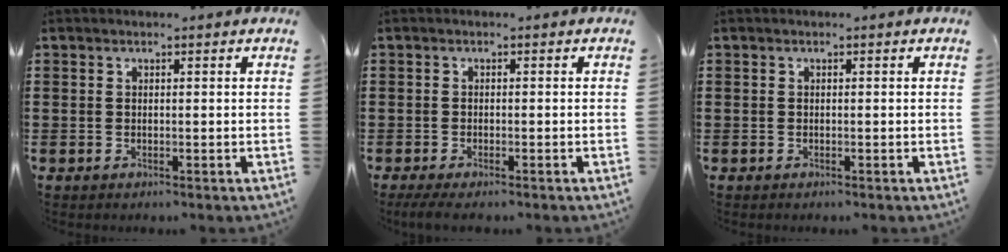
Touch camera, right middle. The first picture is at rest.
{"total": 1.2, "force": [-1.0, 0.1, 0.7], "torque": [-0.013, -0.003, -0.019]}
{"total": 0.0}